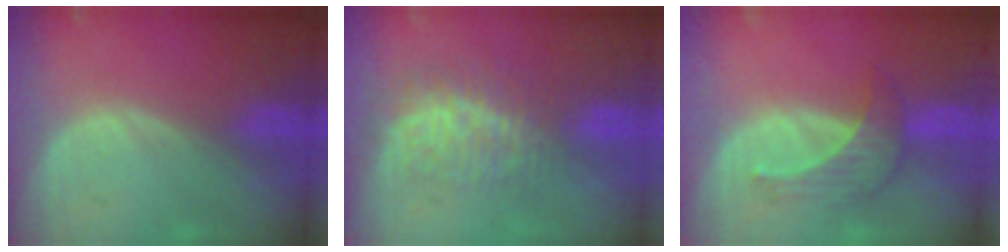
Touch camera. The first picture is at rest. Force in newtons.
{"total": 8.6, "press": 7.4, "slide": 4.3}
{"total": 4.5, "press": 4.5, "slide": 0.4}